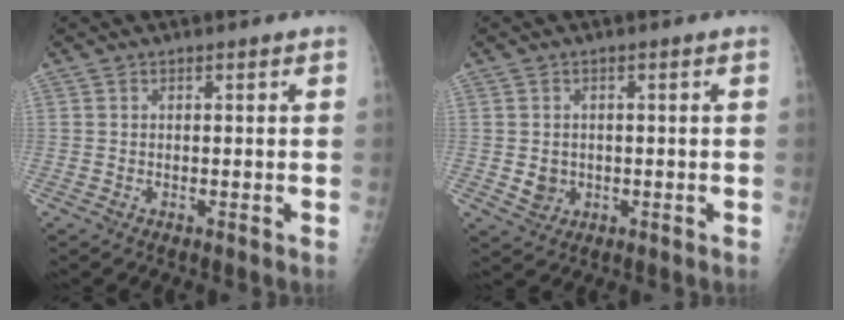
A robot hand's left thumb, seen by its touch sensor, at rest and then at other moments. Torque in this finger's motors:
{"motor_torque": [-0.02, -0.39, 0.23, 0.24, 0.07]}